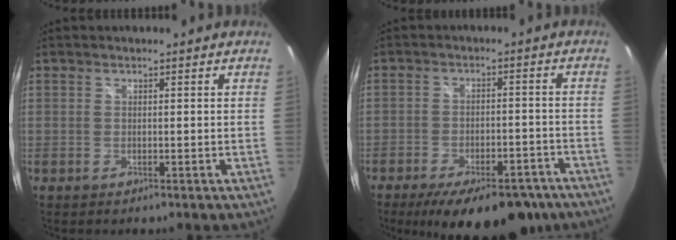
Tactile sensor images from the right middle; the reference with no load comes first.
{"total": 17.2, "force": [-12.7, 6.8, 9.4], "torque": [-0.166, -0.016, -0.163]}